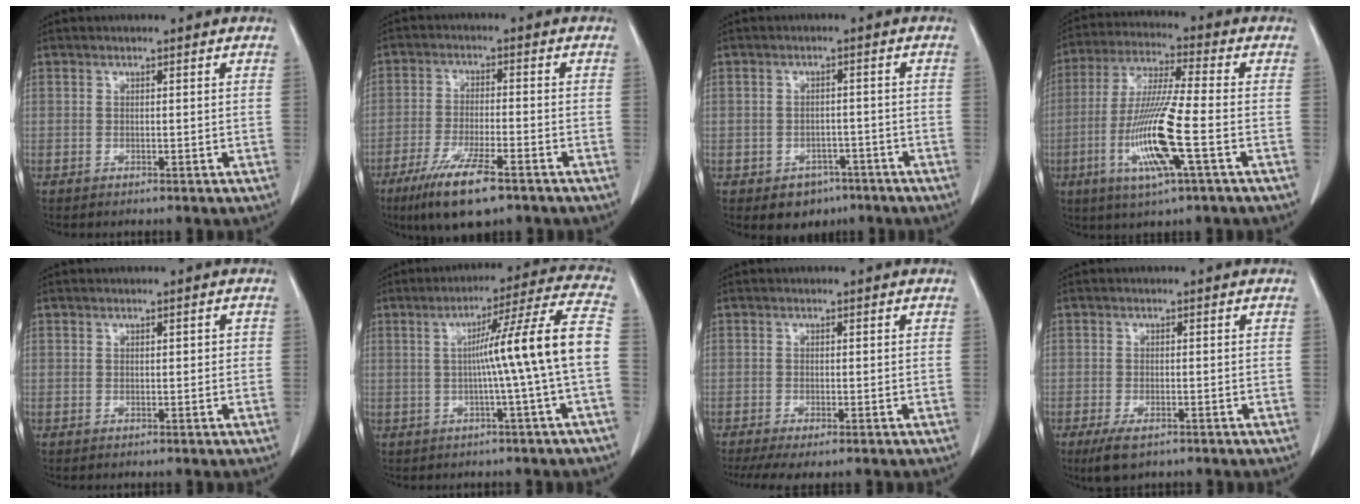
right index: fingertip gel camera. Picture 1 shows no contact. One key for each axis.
{"total": 10.3, "fx": -6.6, "fy": 1.6, "fz": 7.7, "tx": -0.144, "ty": -0.023, "tz": -0.110}
{"total": 4.7, "fx": -2.9, "fy": 3.4, "fz": 1.4, "tx": -0.011, "ty": 0.008, "tz": -0.032}
{"total": 13.5, "fx": -3.9, "fy": 0.4, "fz": 12.9, "tx": -0.265, "ty": -0.014, "tz": -0.075}
{"total": 1.0, "fx": 0.1, "fy": 0.5, "fz": 0.9, "tx": -0.011, "ty": 0.003, "tz": 0.003}
{"total": 12.4, "fx": -0.9, "fy": -2.2, "fz": 12.2, "tx": -0.169, "ty": 0.016, "tz": -0.012}
{"total": 5.3, "fx": -3.9, "fy": 1.0, "fz": 3.5, "tx": -0.060, "ty": -0.015, "tz": -0.063}
{"total": 4.0, "fx": -2.5, "fy": 1.4, "fz": 2.7, "tx": -0.060, "ty": -0.010, "tz": -0.038}